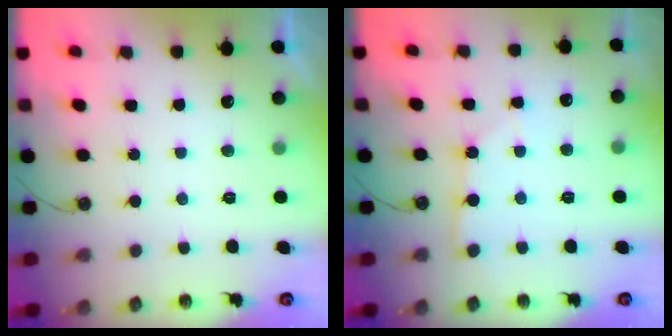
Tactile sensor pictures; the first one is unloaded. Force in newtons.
{"total": 2.8, "press": 2.8, "slide": 0.2}